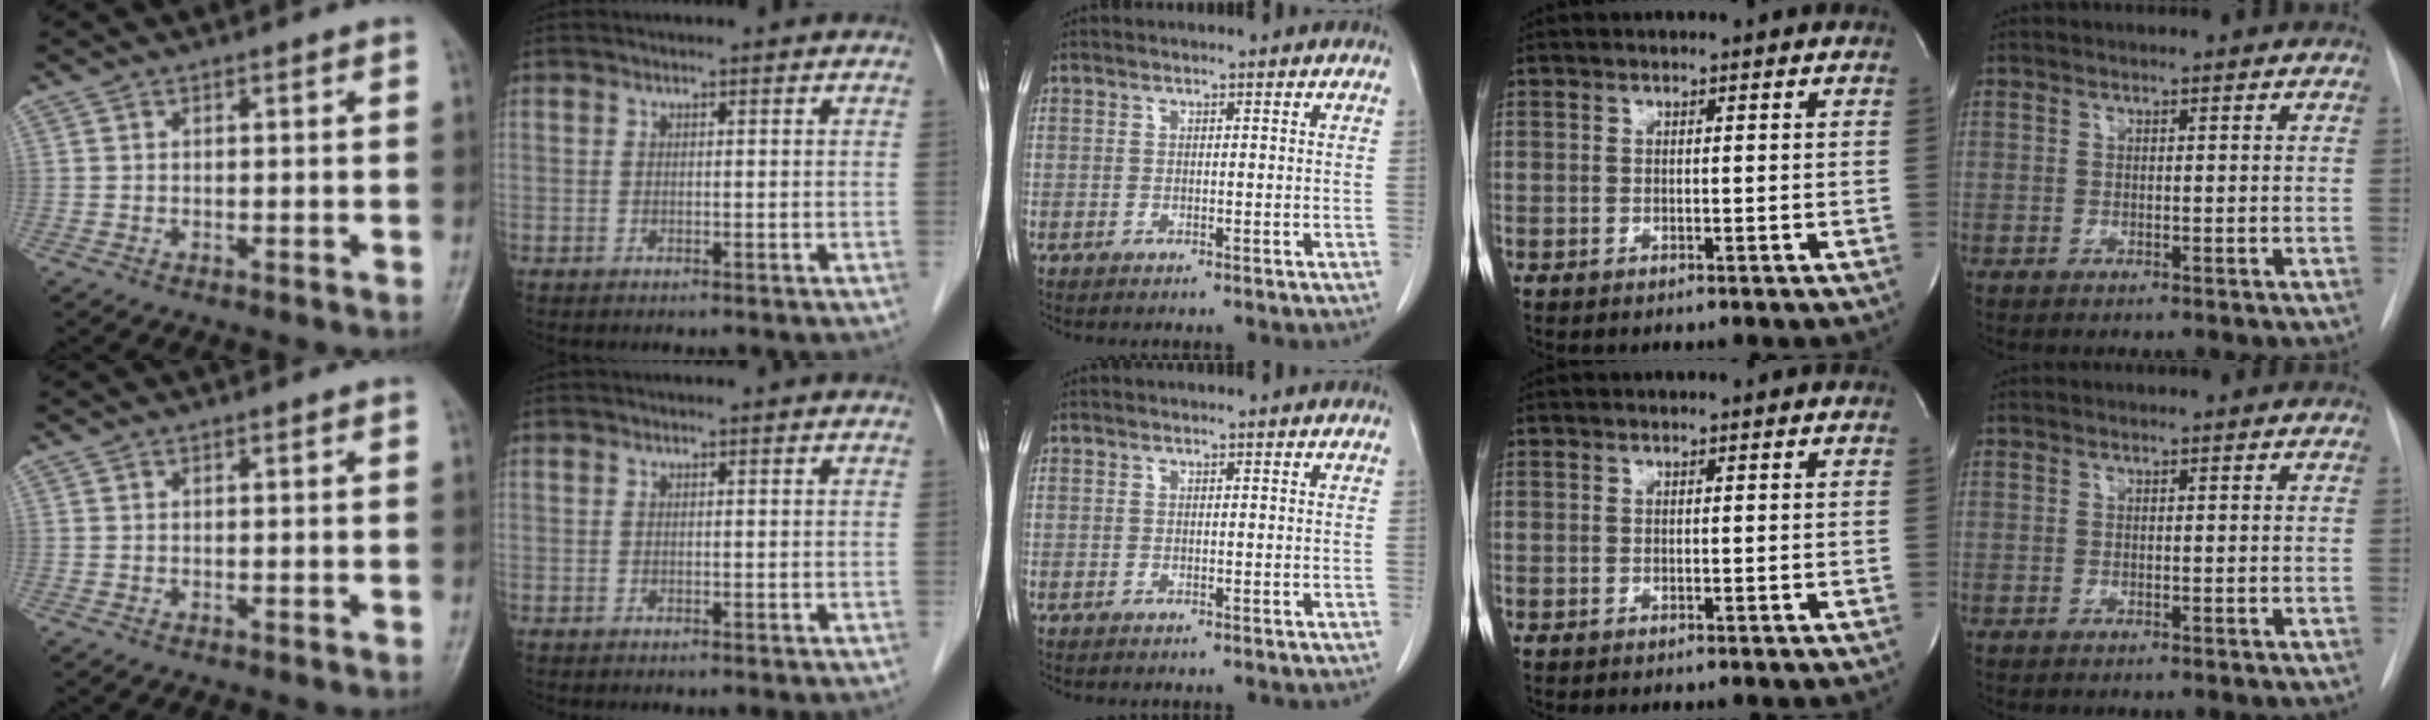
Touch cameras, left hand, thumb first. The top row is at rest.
{}